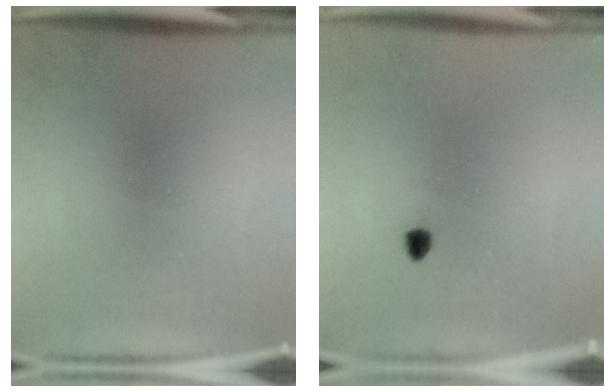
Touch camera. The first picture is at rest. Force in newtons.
{"total": 0.9}